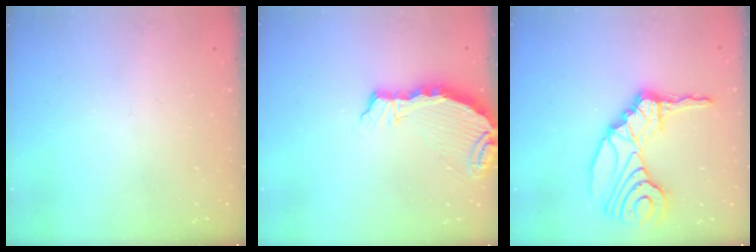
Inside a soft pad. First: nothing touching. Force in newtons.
{"total": 5.8, "press": 5.8, "slide": 0.5}
{"total": 15.7, "press": 14.8, "slide": 5.2}